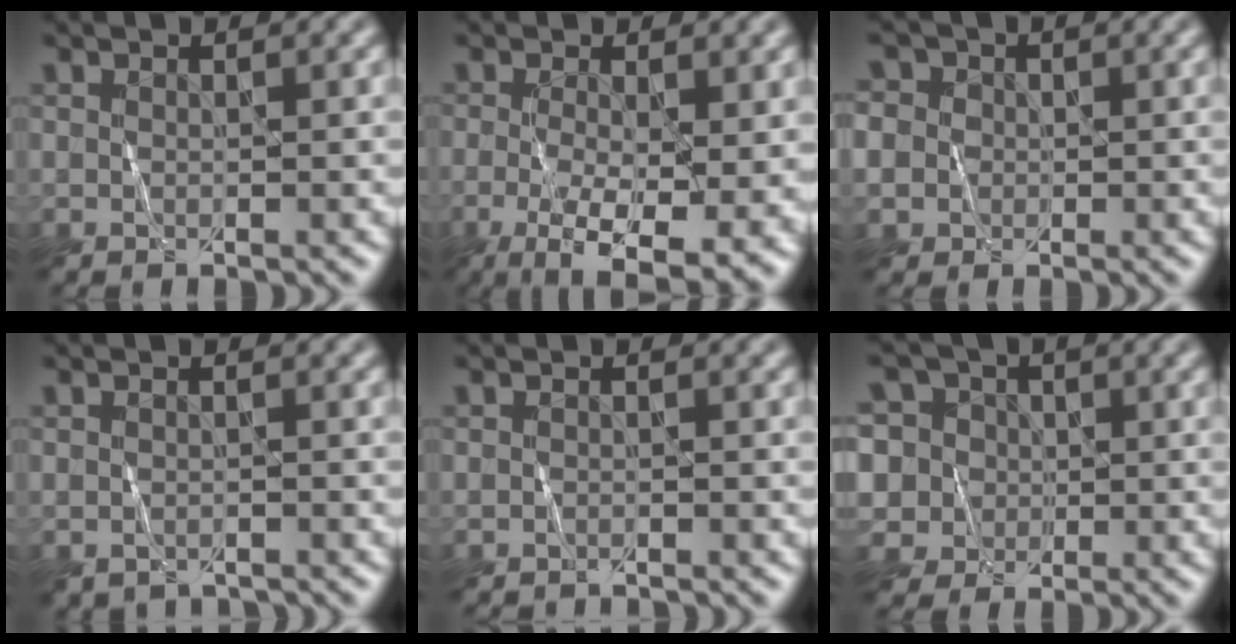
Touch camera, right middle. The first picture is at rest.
{"total": 9.0, "force": [-2.7, 3.5, 7.9], "torque": [-0.151, -0.019, -0.034]}
{"total": 6.1, "force": [1.4, 5.6, 2.2], "torque": [-0.063, 0.030, -0.003]}
{"total": 1.1, "force": [-1.1, 0.2, 0.0], "torque": [-0.003, -0.008, -0.018]}
{"total": 0.9, "force": [-0.9, 0.1, 0.2], "torque": [0.000, -0.004, -0.019]}
{"total": 9.1, "force": [3.6, 7.6, 3.4], "torque": [-0.087, 0.040, 0.033]}